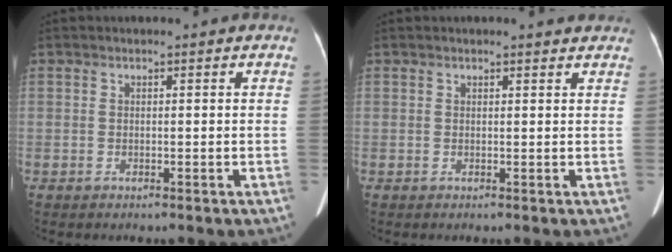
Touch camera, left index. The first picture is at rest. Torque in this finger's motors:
{"motor_torque": [0.07, -0.08, -0.02, -0.01]}